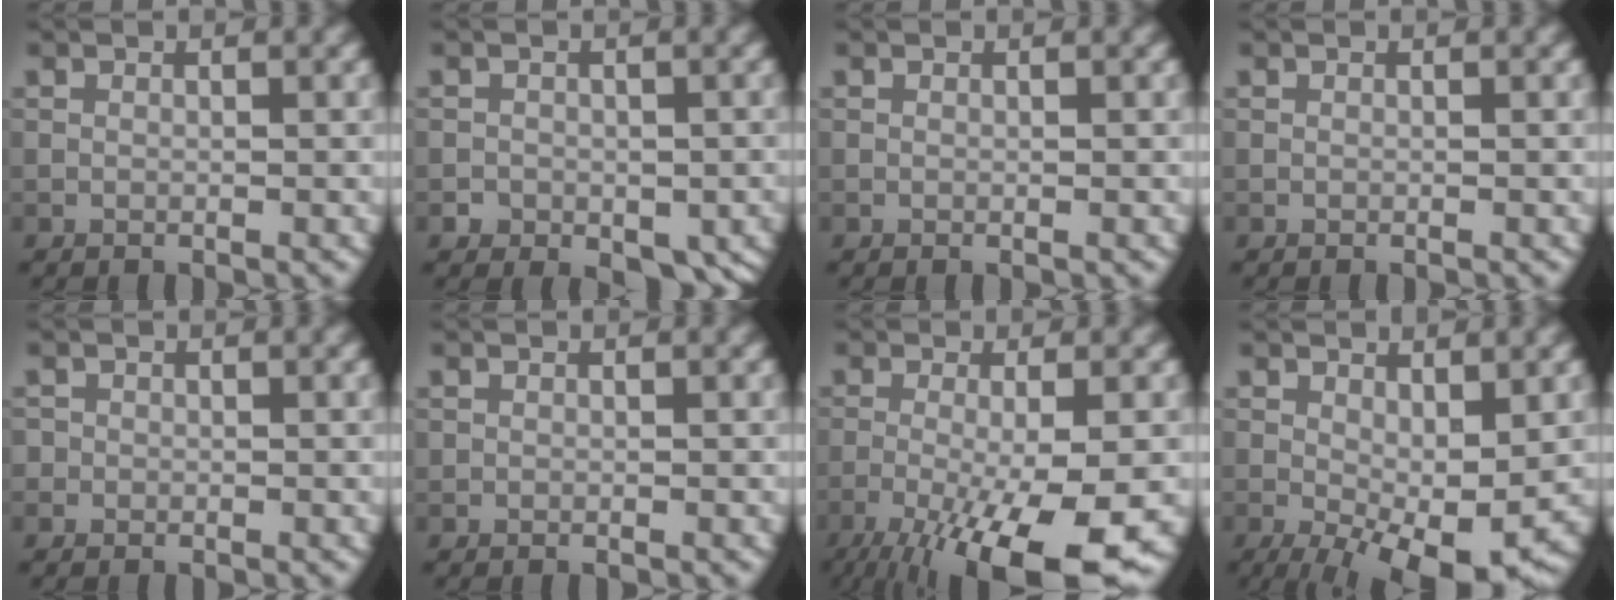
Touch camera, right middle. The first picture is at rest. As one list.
[{"total": 4.4, "force": [-2.1, 3.3, 1.9], "torque": [-0.011, -0.001, -0.030]}, {"total": 0.0}, {"total": 0.0}, {"total": 0.7, "force": [-0.1, 0.7, 0.0], "torque": [0.008, -0.004, -0.003]}, {"total": 0.0}, {"total": 11.9, "force": [-5.6, 2.8, 10.1], "torque": [-0.167, -0.021, -0.090]}, {"total": 7.9, "force": [-1.7, 3.2, 7.0], "torque": [-0.116, -0.014, -0.017]}]